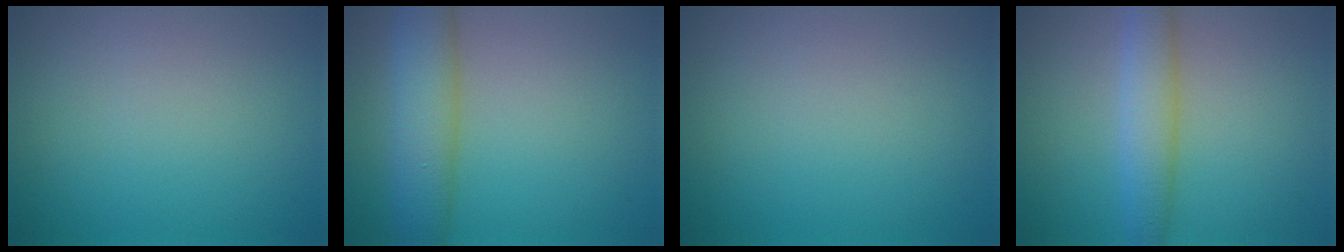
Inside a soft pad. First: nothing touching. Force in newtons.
{"total": 5.9, "press": 5.9, "slide": 0.2}
{"total": 0.0}
{"total": 3.6, "press": 3.6, "slide": 0.2}